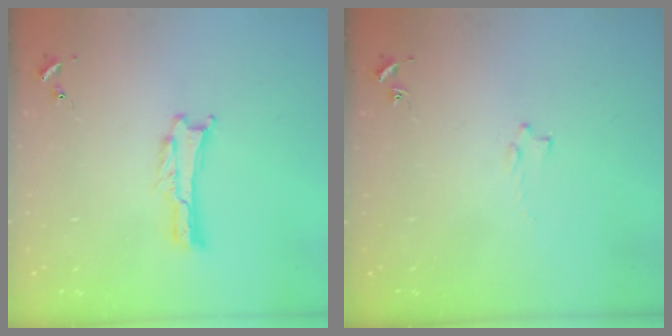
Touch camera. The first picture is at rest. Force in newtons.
{"total": 0.8, "press": 0.7, "slide": 0.2}